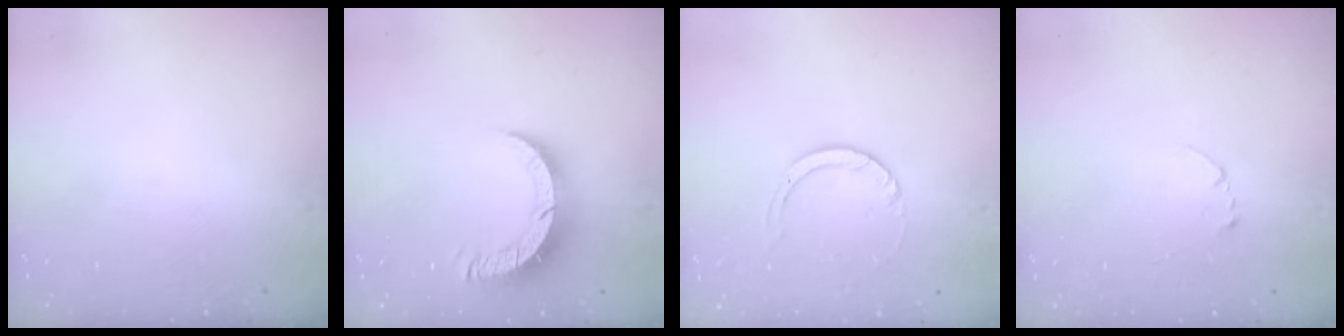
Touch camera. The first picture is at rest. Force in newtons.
{"total": 9.4, "press": 9.4, "slide": 0.7}
{"total": 3.0, "press": 3.0, "slide": 0.3}
{"total": 2.3, "press": 2.3, "slide": 0.2}